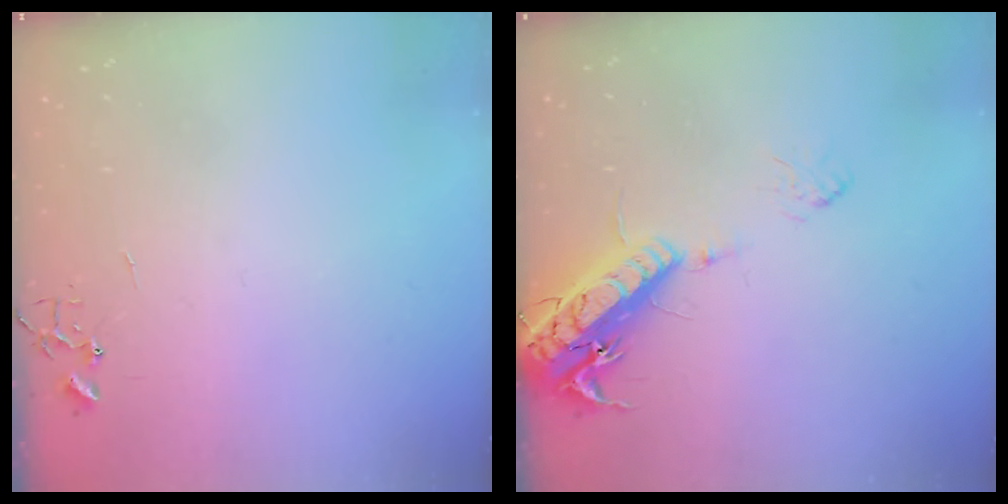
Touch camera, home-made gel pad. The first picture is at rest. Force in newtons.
{"total": 16.4, "press": 15.9, "slide": 3.8}